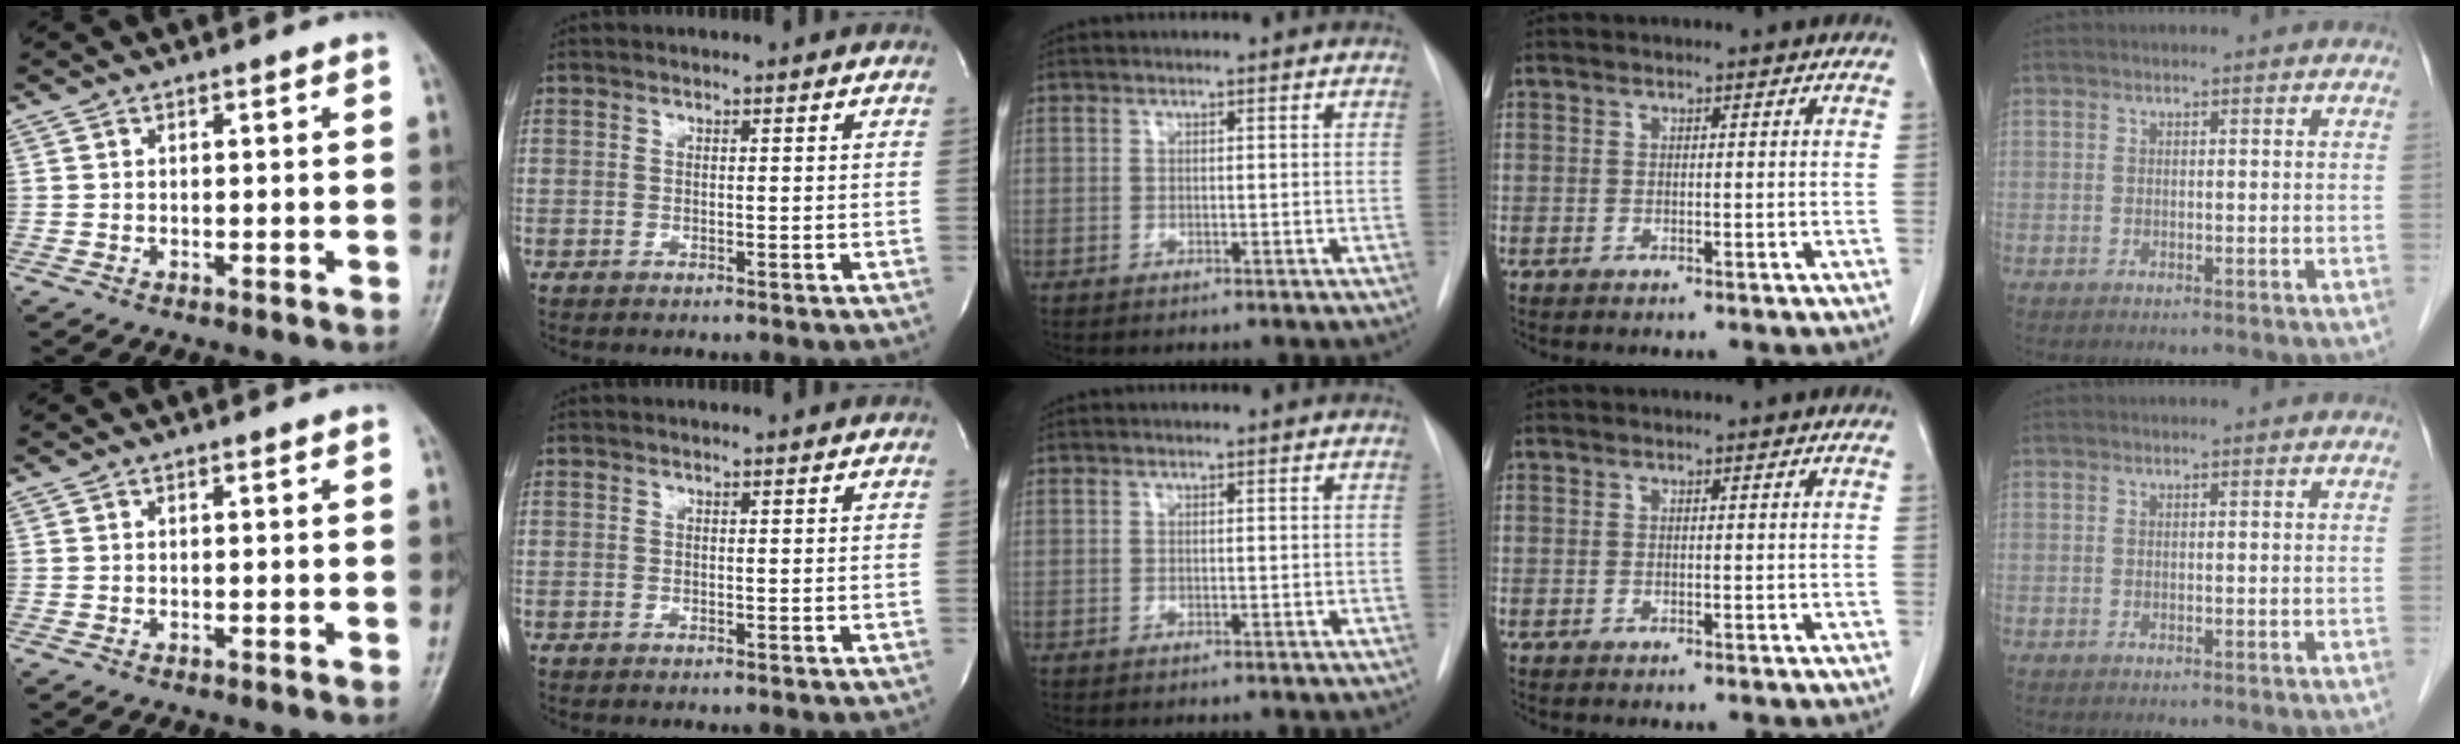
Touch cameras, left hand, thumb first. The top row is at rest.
{}